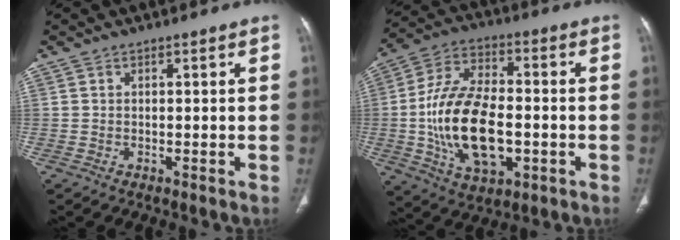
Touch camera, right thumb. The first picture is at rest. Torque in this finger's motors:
{"motor_torque": [-0.06, 1.28, 2.05, -0.72, 0.50]}